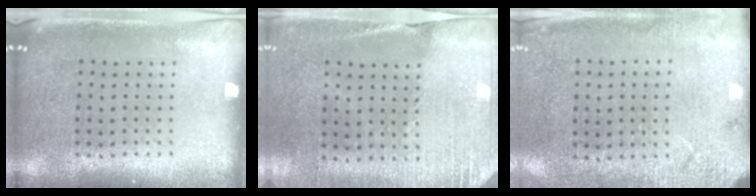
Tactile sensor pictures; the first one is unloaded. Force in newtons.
{"total": 2.7, "press": 2.6, "slide": 0.7}
{"total": 2.6, "press": 2.2, "slide": 1.3}